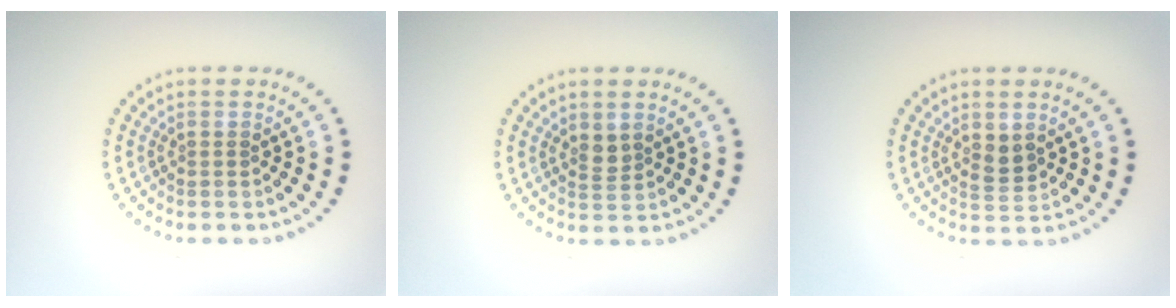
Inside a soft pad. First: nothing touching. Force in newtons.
{"total": 1.5, "press": 1.1, "slide": 1.0}
{"total": 1.8, "press": 1.7, "slide": 0.7}